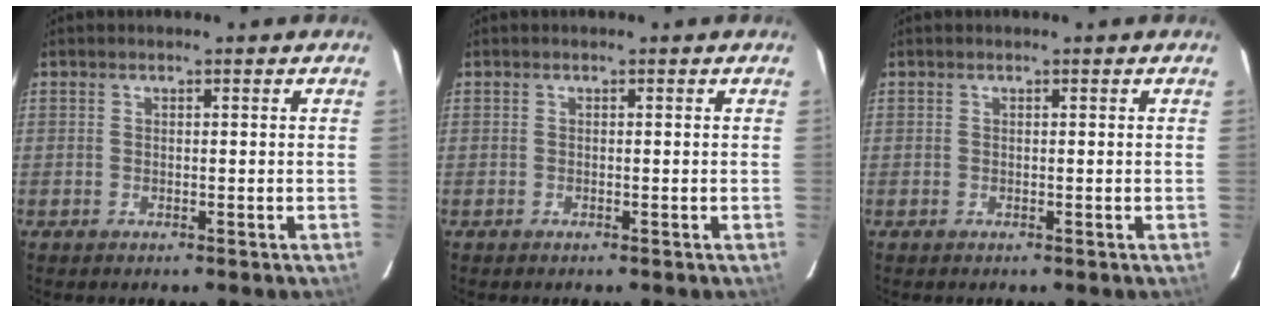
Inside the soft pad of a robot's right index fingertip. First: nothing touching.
{"total": 0.0}
{"total": 0.0}